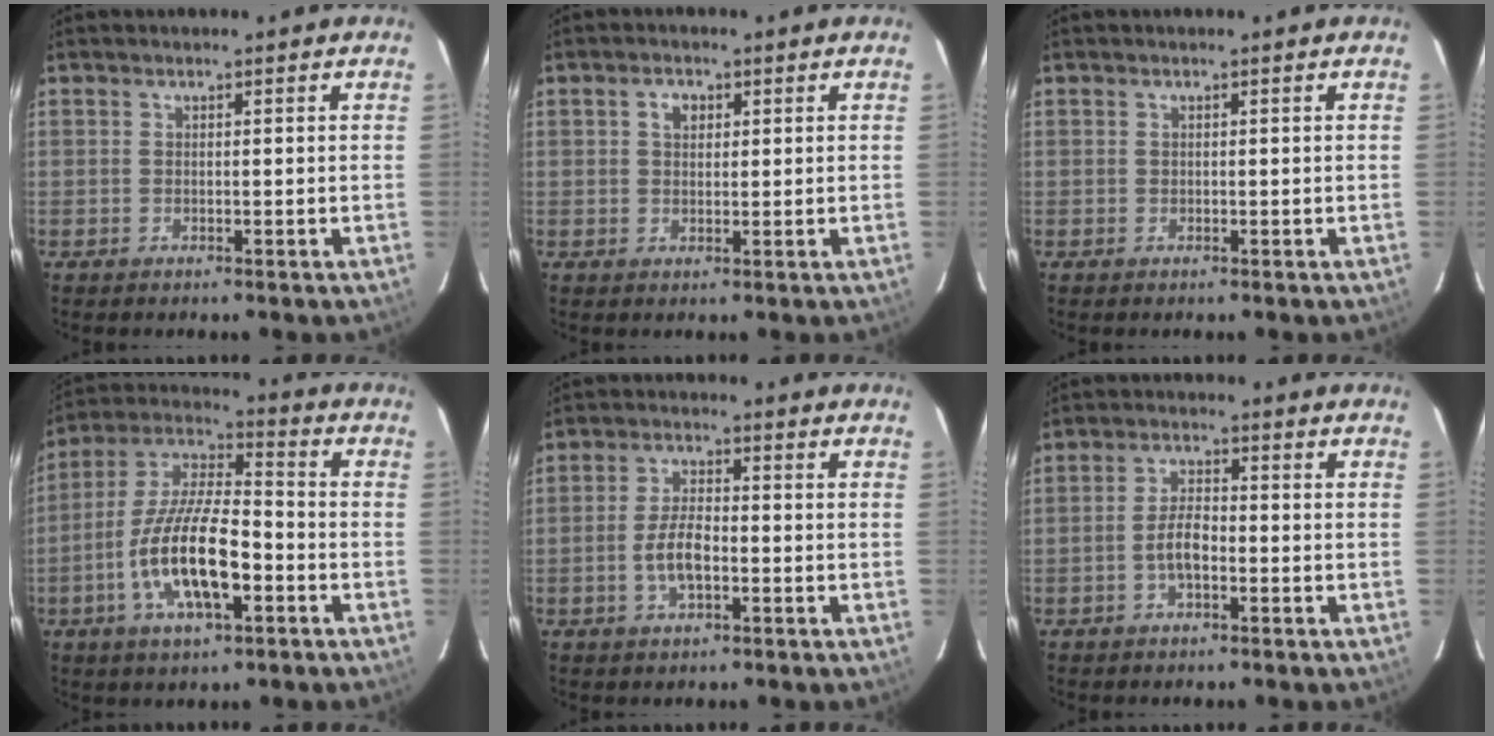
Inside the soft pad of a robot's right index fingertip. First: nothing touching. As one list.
[{"total": 2.5, "force": [0.9, 1.8, 1.5], "torque": [-0.023, 0.008, 0.016]}, {"total": 0.0}, {"total": 16.4, "force": [-5.5, 5.5, 14.4], "torque": [-0.290, -0.006, -0.103]}, {"total": 6.0, "force": [-1.8, 2.5, 5.1], "torque": [-0.103, 0.002, -0.033]}, {"total": 4.6, "force": [-1.7, 2.0, 3.8], "torque": [-0.078, 0.006, -0.030]}]